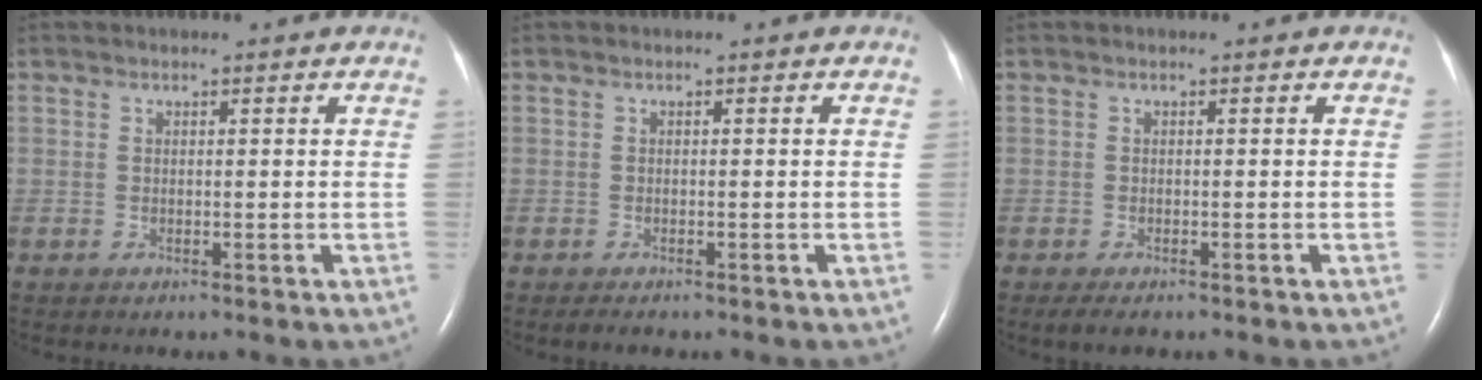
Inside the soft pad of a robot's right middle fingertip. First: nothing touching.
{"total": 0.9, "force": [-0.8, 0.3, 0.5], "torque": [-0.013, -0.003, -0.008]}
{"total": 2.0, "force": [-1.4, 0.7, 1.2], "torque": [-0.025, -0.004, -0.018]}